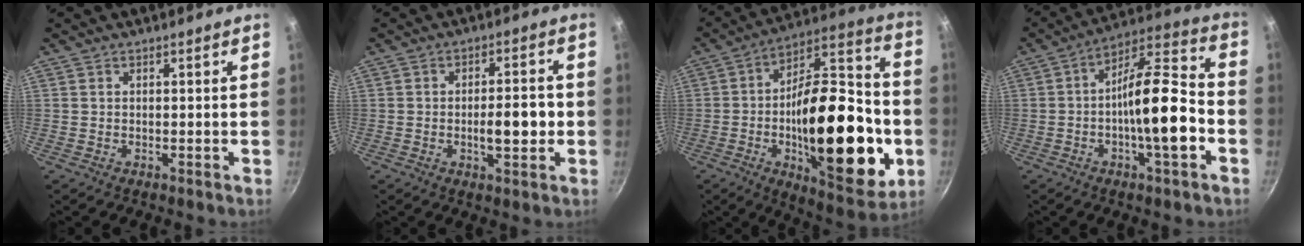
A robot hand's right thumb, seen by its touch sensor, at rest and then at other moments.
{"total": 7.0, "force": [-1.2, 2.8, 6.4], "torque": [-0.078, 0.015, -0.017]}
{"total": 32.2, "force": [-6.4, 13.9, 28.3], "torque": [-0.395, 0.028, -0.092]}
{"total": 16.4, "force": [-3.9, 4.9, 15.1], "torque": [-0.224, 0.047, -0.072]}